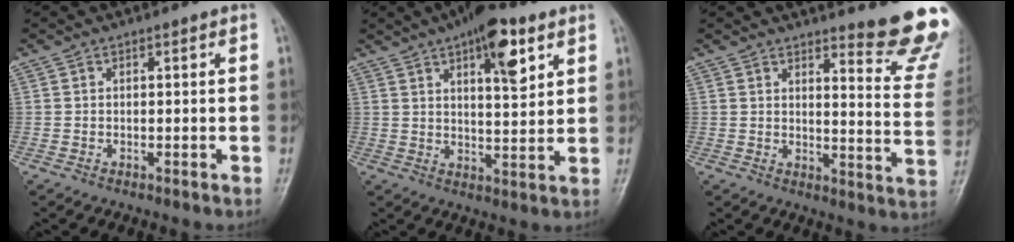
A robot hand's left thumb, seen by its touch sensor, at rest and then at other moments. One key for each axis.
{"total": 11.4, "fx": 5.8, "fy": 4.1, "fz": 8.9, "tx": -0.113, "ty": -0.024, "tz": 0.085}
{"total": 14.8, "fx": 12.5, "fy": 1.9, "fz": 7.7, "tx": -0.064, "ty": -0.131, "tz": 0.136}